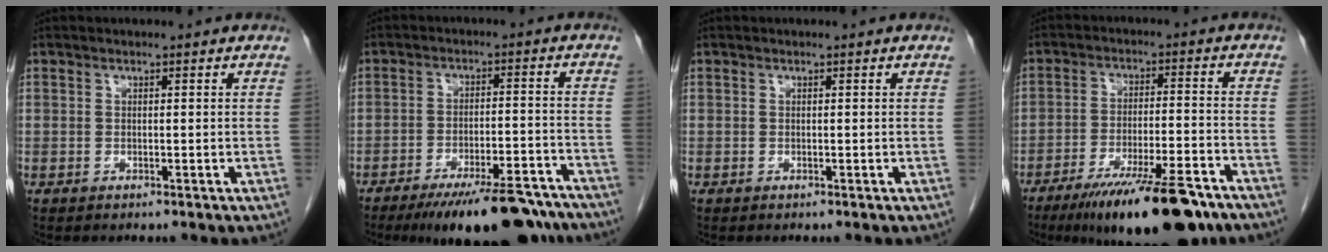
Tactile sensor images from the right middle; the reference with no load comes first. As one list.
[{"total": 16.7, "force": [-13.9, 3.5, 8.7], "torque": [-0.084, 0.008, -0.199]}, {"total": 0.0}, {"total": 17.3, "force": [-12.9, 3.0, 11.1], "torque": [-0.141, -0.010, -0.202]}]